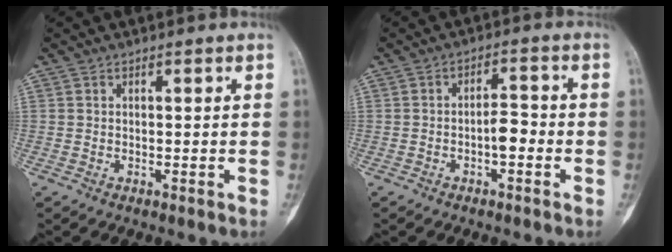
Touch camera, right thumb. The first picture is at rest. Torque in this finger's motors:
{"motor_torque": [0.92, 0.41, 0.21, -0.46, 0.09]}